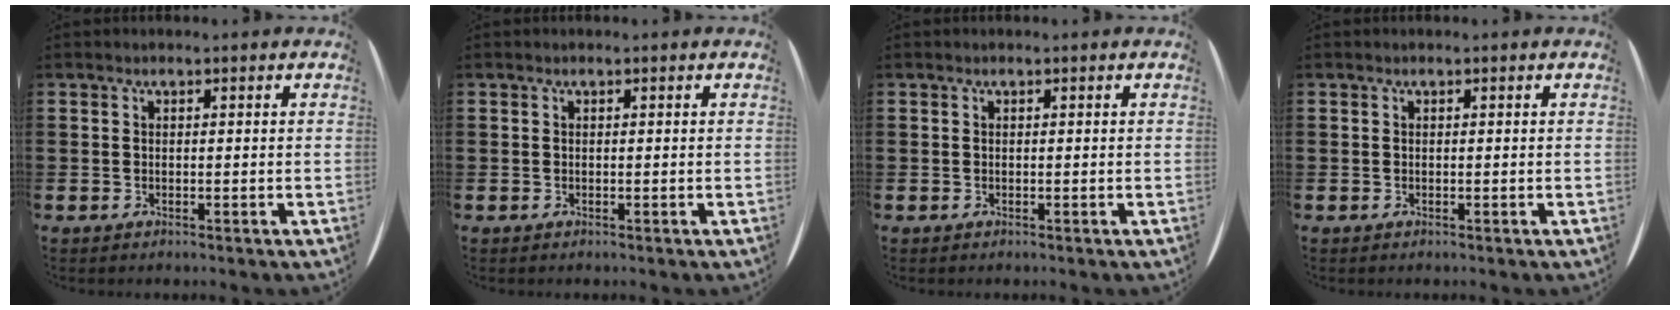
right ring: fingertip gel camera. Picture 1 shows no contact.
{"total": 0.0}
{"total": 0.0}
{"total": 0.0}